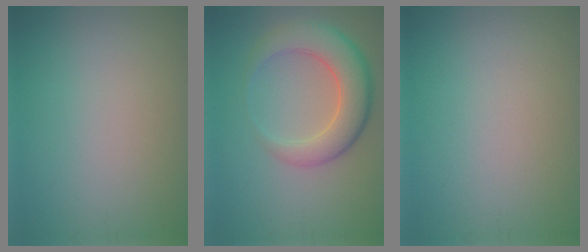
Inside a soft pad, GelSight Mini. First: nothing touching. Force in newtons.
{"total": 6.3, "press": 6.2, "slide": 0.2}
{"total": 0.0}